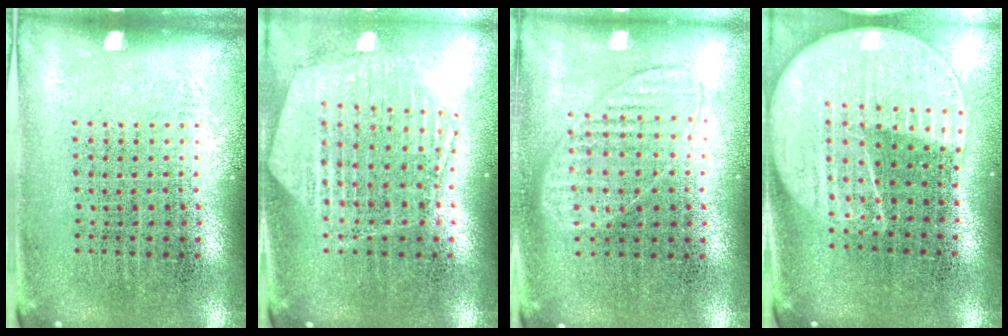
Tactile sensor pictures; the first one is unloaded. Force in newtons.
{"total": 1.3, "press": 1.2, "slide": 0.3}
{"total": 0.9, "press": 0.8, "slide": 0.3}
{"total": 2.2, "press": 1.9, "slide": 1.1}